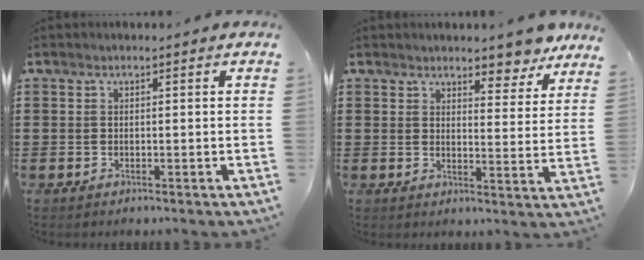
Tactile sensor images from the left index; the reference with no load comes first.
{"total": 6.0, "force": [5.8, 1.0, 1.5], "torque": [-0.026, -0.038, 0.102]}